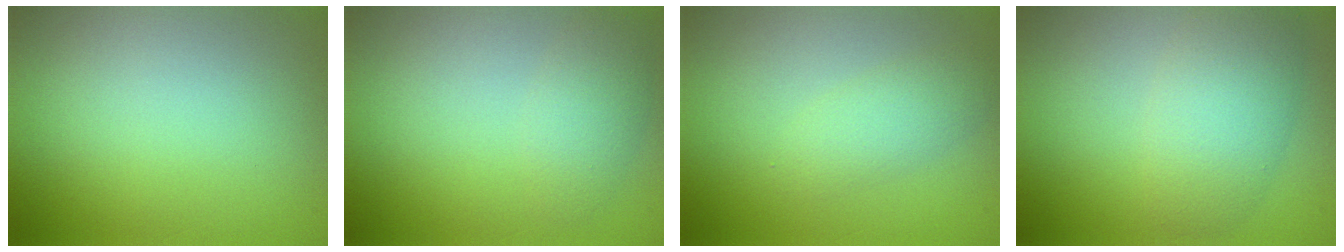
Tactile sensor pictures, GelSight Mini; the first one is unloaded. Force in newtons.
{"total": 2.2, "press": 2.2, "slide": 0.0}
{"total": 2.2, "press": 2.2, "slide": 0.0}
{"total": 4.7, "press": 4.7, "slide": 0.1}